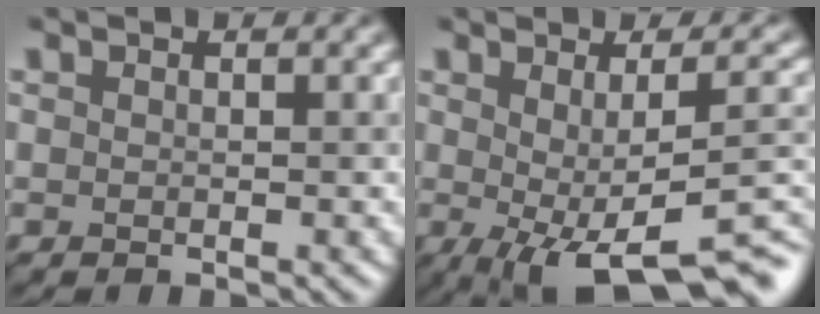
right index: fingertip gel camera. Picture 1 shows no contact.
{"total": 10.3, "force": [-2.4, 3.4, 9.5], "torque": [-0.121, -0.011, -0.021]}